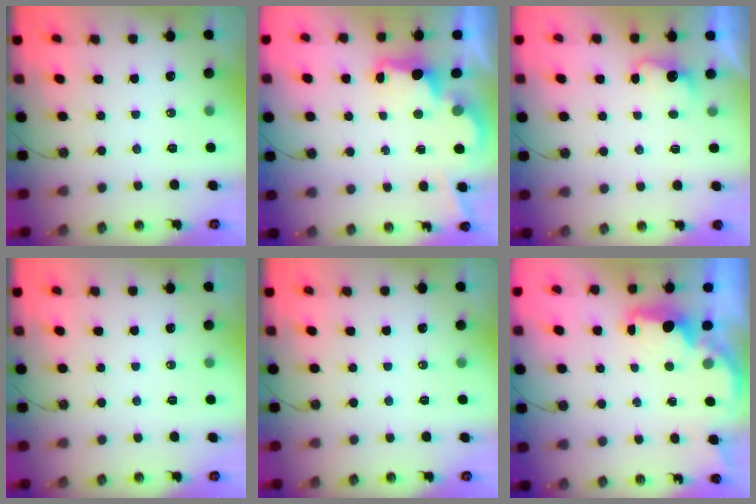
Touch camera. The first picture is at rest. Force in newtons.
{"total": 2.6, "press": 2.4, "slide": 0.8}
{"total": 3.0, "press": 2.8, "slide": 1.0}
{"total": 0.0}
{"total": 0.0}
{"total": 2.2, "press": 2.1, "slide": 0.7}